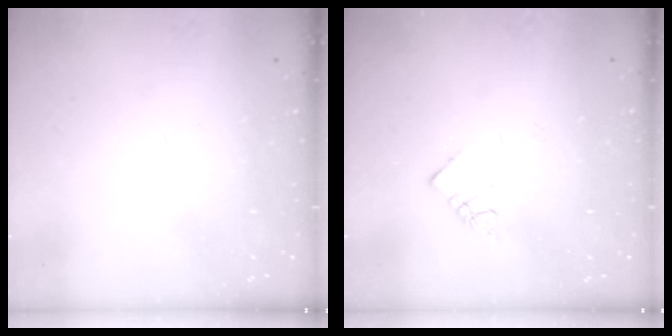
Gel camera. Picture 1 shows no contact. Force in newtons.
{"total": 3.6, "press": 3.5, "slide": 0.4}